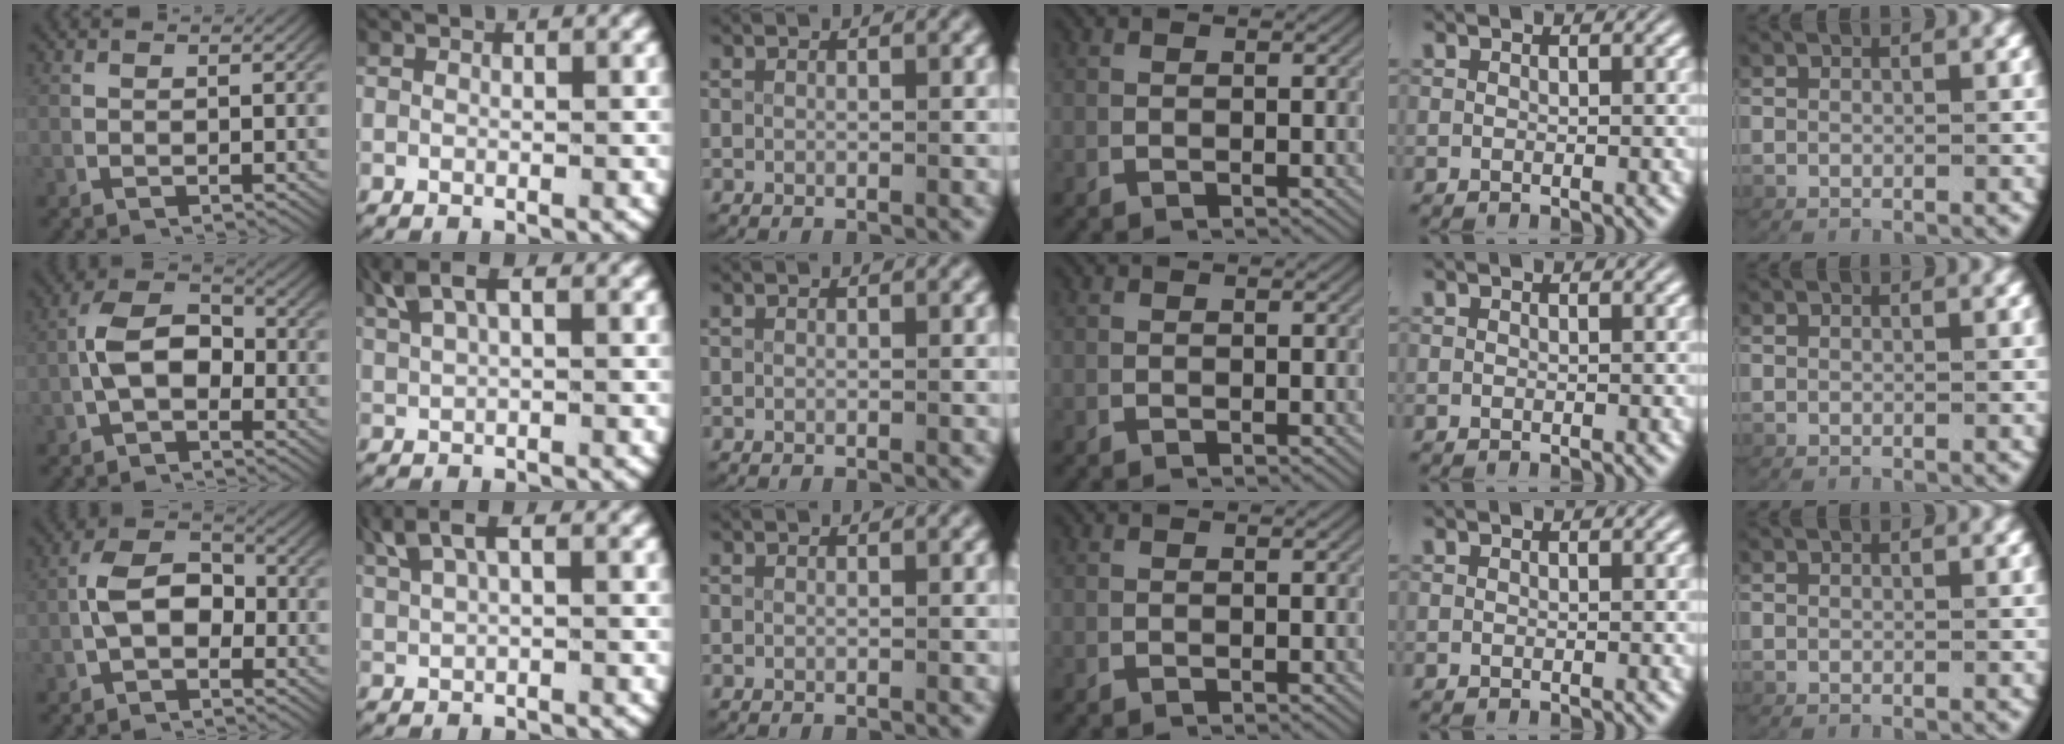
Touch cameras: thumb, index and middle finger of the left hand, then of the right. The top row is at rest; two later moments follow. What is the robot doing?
{"motion": "lift_and_place", "object": "key"}